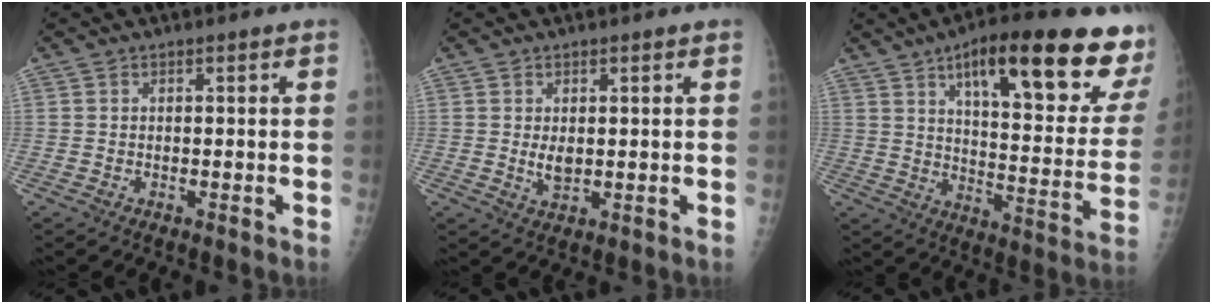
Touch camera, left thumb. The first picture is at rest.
{"total": 3.0, "force": [0.6, 1.7, 2.4], "torque": [-0.034, -0.010, 0.015]}
{"total": 26.7, "force": [15.8, 7.2, 20.2], "torque": [-0.245, -0.047, 0.221]}